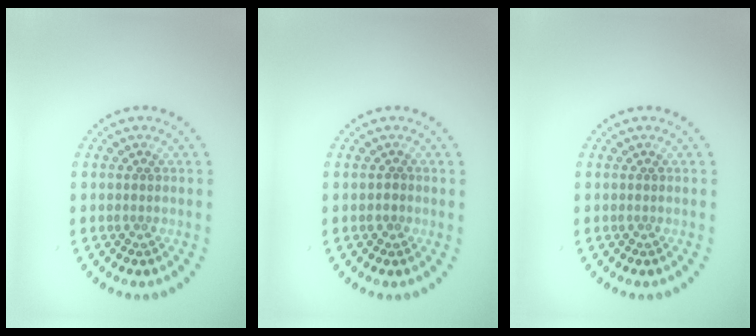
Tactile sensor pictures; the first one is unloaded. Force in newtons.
{"total": 0.6, "press": 0.3, "slide": 0.4}
{"total": 0.0}